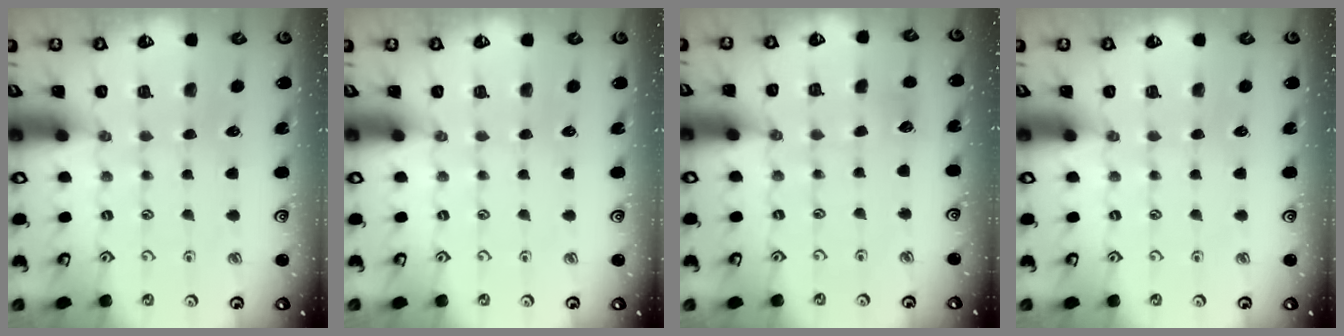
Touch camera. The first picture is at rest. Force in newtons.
{"total": 0.0}
{"total": 4.6, "press": 4.5, "slide": 0.5}
{"total": 0.0}